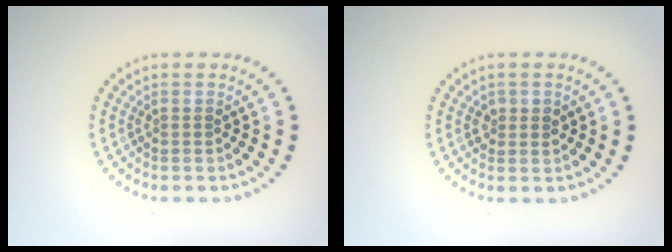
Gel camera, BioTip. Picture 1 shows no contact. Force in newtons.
{"total": 1.3, "press": 1.3, "slide": 0.2}